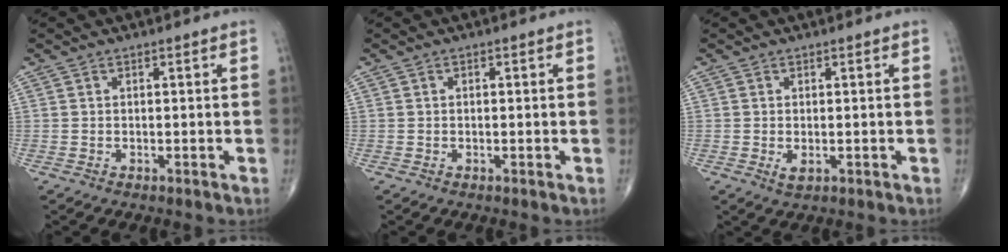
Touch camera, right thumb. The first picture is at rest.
{"total": 0.0}
{"total": 1.7, "force": [-0.3, 0.8, 1.5], "torque": [-0.025, -0.004, 0.001]}